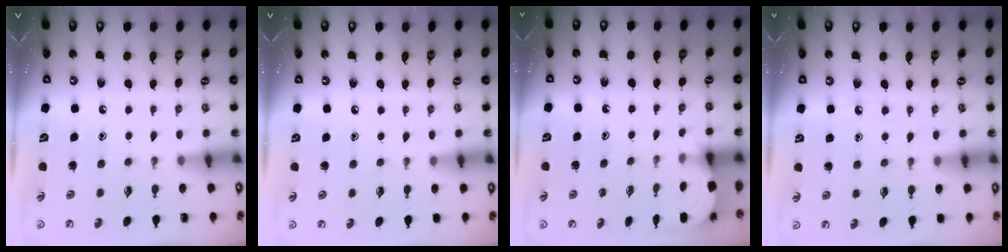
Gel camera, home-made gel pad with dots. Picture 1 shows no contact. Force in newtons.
{"total": 2.9, "press": 2.9, "slide": 0.4}
{"total": 2.5, "press": 2.5, "slide": 0.2}
{"total": 5.0, "press": 5.0, "slide": 0.7}